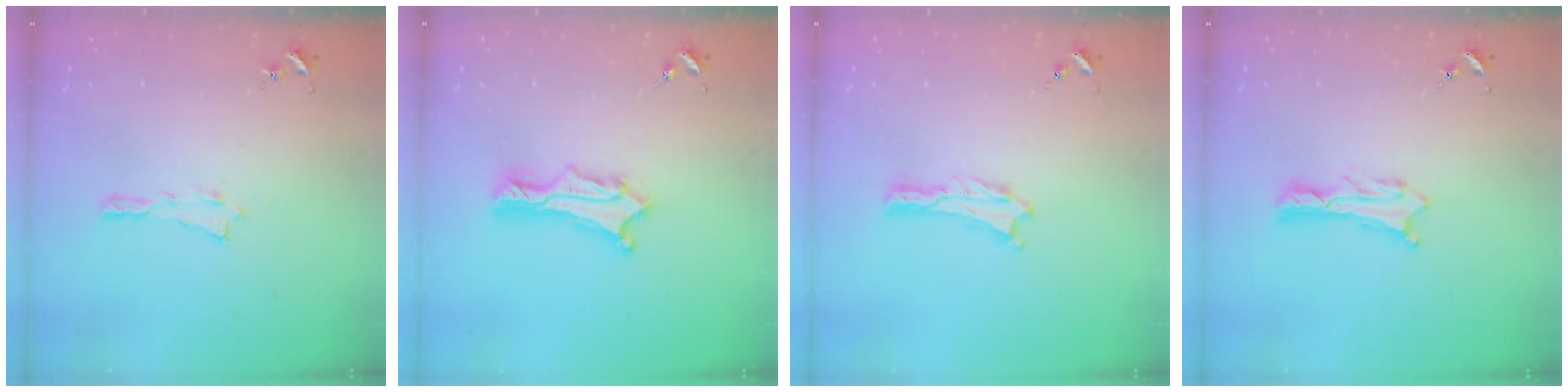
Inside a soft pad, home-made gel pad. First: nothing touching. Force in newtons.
{"total": 3.0, "press": 3.0, "slide": 0.2}
{"total": 0.0}
{"total": 1.2, "press": 1.2, "slide": 0.0}